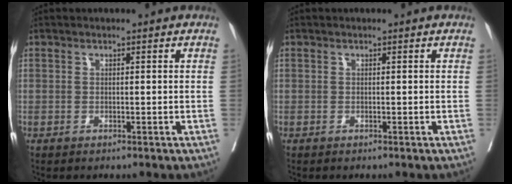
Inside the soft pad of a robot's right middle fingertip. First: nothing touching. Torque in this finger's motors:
{"motor_torque": [0.03, -0.03, 0.00, -0.01]}